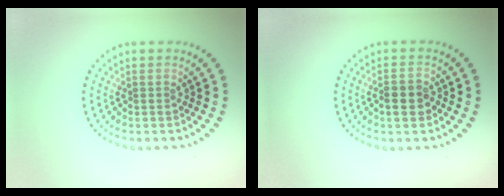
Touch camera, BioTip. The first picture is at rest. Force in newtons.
{"total": 2.6, "press": 2.4, "slide": 0.7}